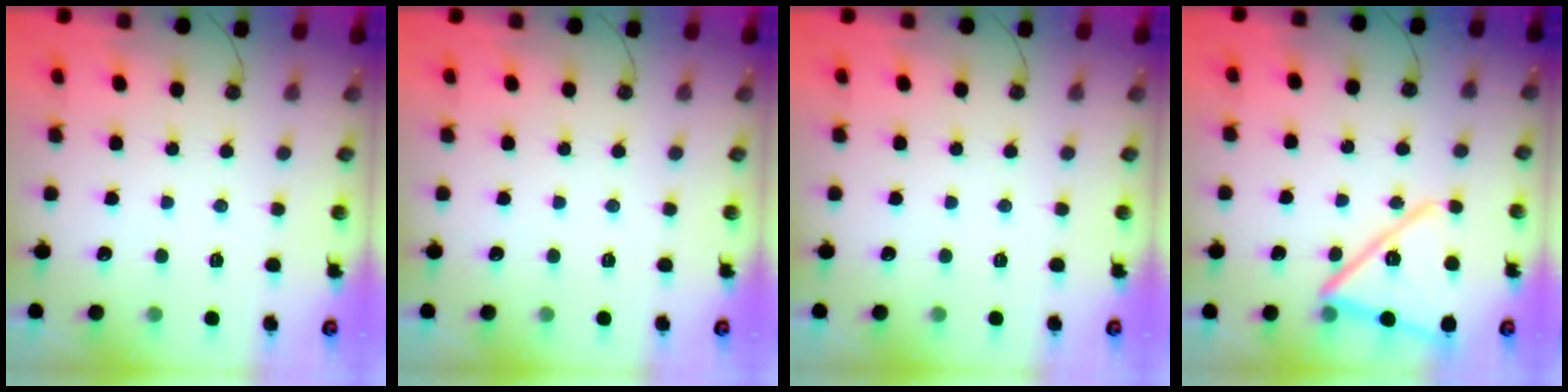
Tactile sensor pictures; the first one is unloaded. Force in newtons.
{"total": 0.0}
{"total": 0.0}
{"total": 15.0, "press": 15.0, "slide": 1.4}